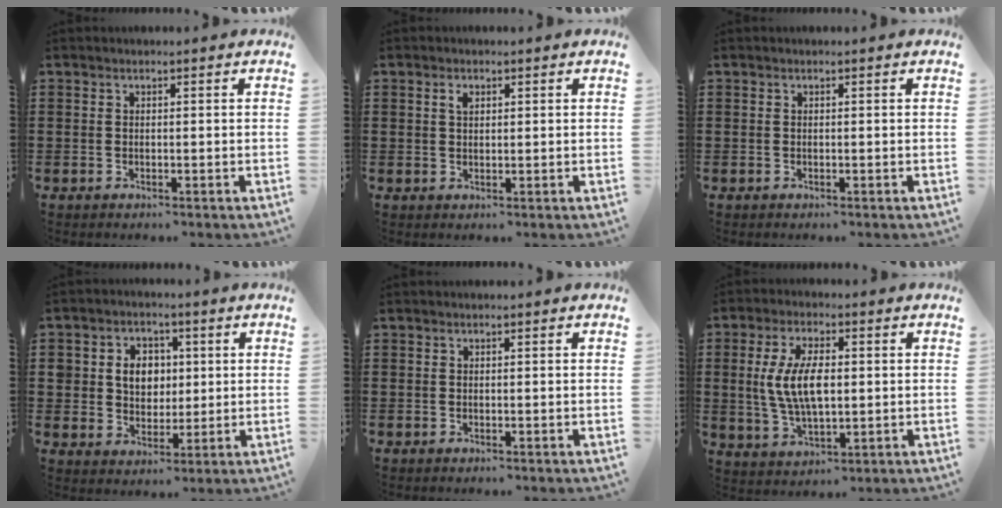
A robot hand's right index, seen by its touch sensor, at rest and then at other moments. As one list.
[{"total": 1.4, "force": [0.7, 0.7, 1.0], "torque": [-0.022, 0.004, 0.012]}, {"total": 0.0}, {"total": 5.7, "force": [0.9, 4.9, 2.6], "torque": [-0.056, 0.011, 0.009]}, {"total": 0.0}, {"total": 8.3, "force": [0.4, 3.6, 7.5], "torque": [-0.161, 0.005, 0.002]}]